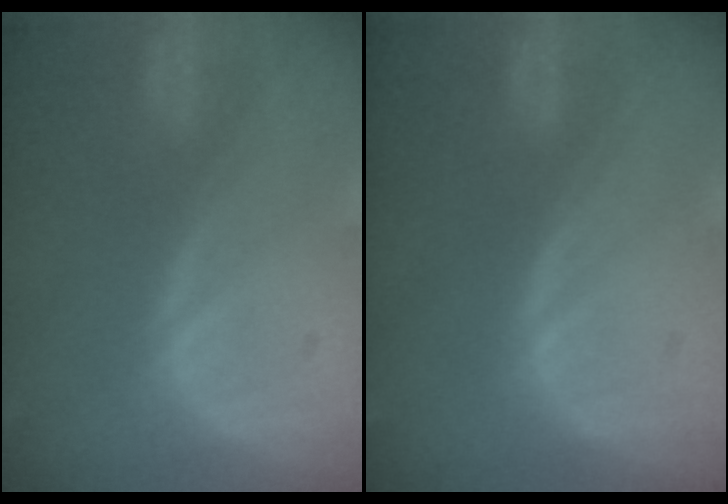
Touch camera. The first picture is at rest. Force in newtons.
{"total": 0.0}